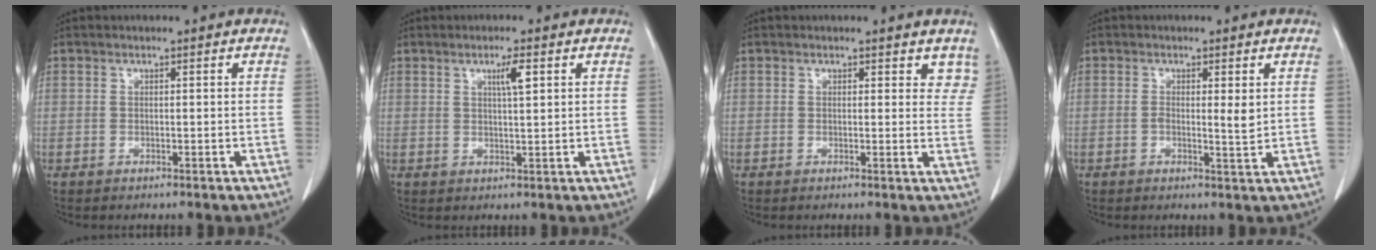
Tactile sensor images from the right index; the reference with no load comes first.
{"total": 3.0, "force": [1.3, 0.1, 2.7], "torque": [-0.047, -0.002, 0.021]}
{"total": 3.7, "force": [3.0, 1.9, 0.9], "torque": [0.017, -0.008, 0.018]}
{"total": 2.8, "force": [0.4, 0.5, 2.7], "torque": [-0.044, -0.004, 0.005]}